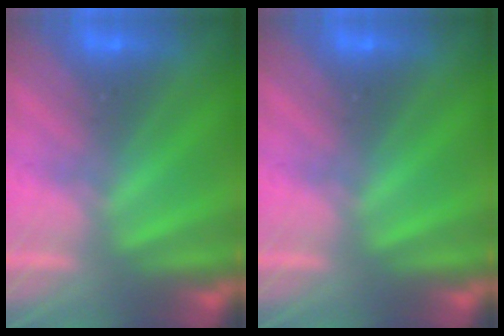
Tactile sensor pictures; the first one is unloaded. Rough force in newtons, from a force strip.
{"total": 0.0}